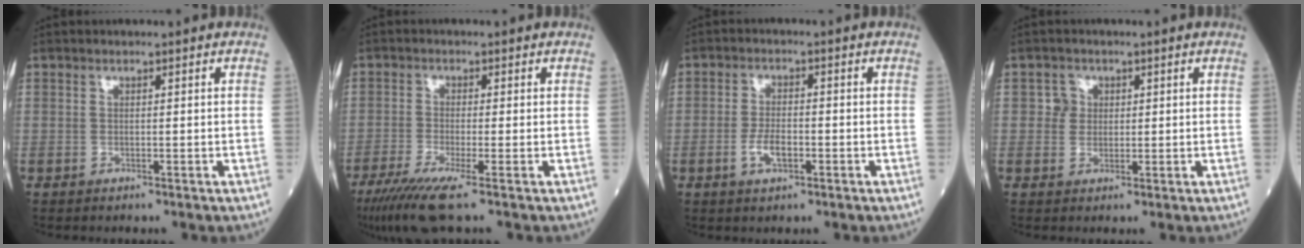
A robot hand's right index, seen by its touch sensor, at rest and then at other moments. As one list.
[{"total": 7.1, "force": [-4.5, 0.1, 5.5], "torque": [-0.101, -0.022, -0.084]}, {"total": 4.0, "force": [-1.5, 1.5, 3.3], "torque": [-0.064, 0.003, -0.025]}, {"total": 2.3, "force": [0.6, 2.2, 0.4], "torque": [0.000, 0.002, 0.006]}]